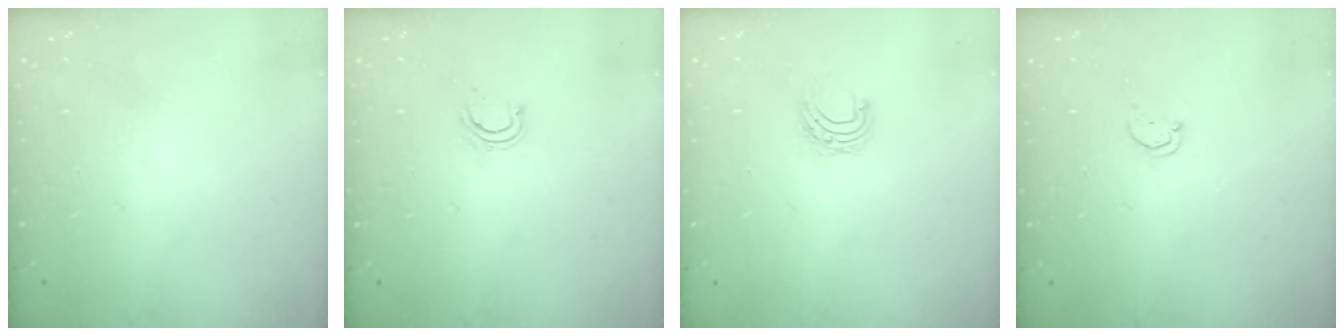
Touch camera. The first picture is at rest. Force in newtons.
{"total": 4.1, "press": 4.0, "slide": 1.0}
{"total": 4.9, "press": 4.9, "slide": 0.4}
{"total": 1.7, "press": 1.7, "slide": 0.2}